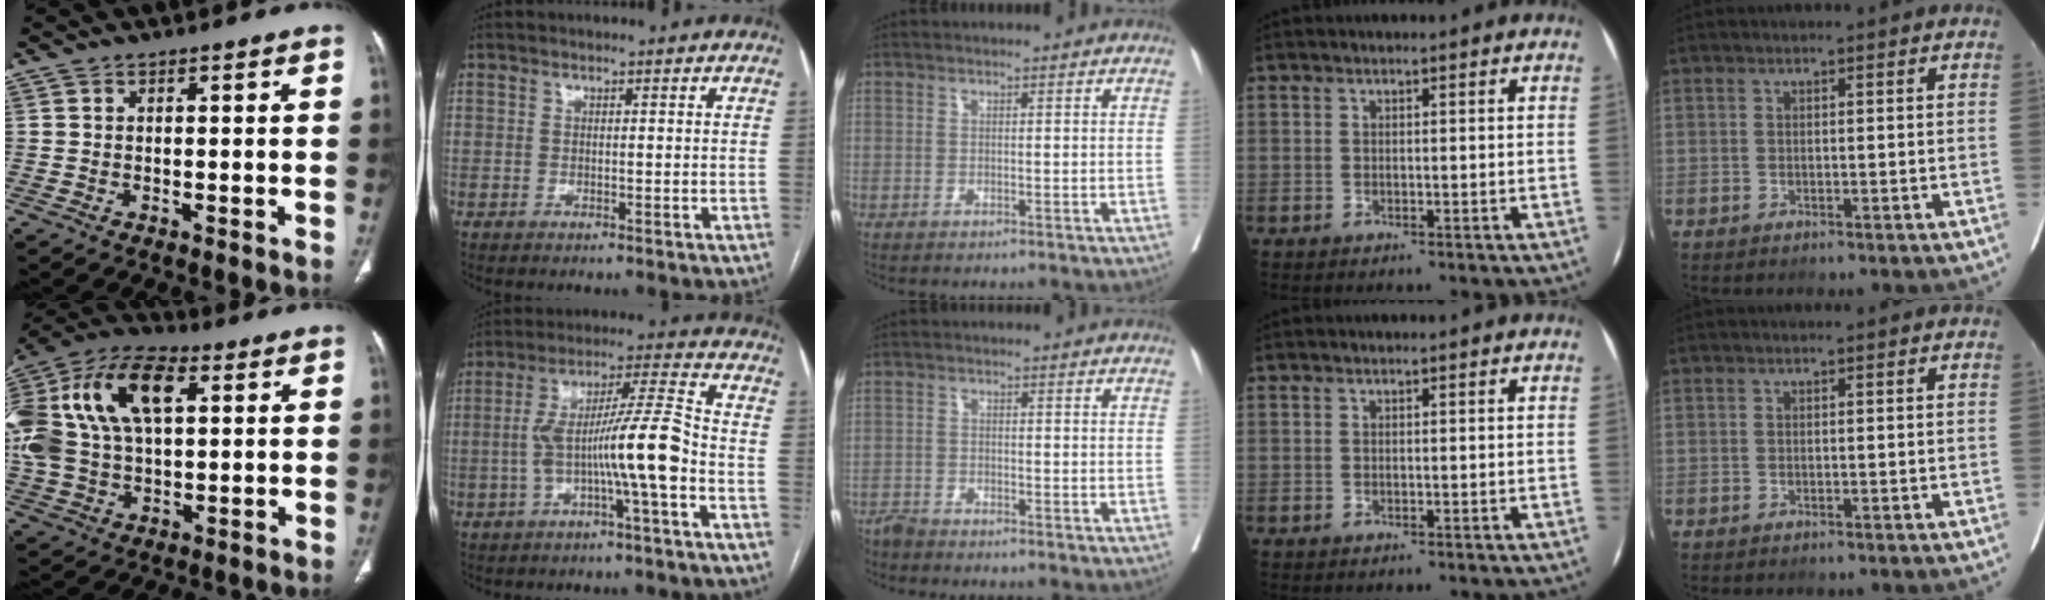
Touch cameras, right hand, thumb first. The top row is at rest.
{"thumb": {"total": 26.1, "force": [6.9, 15.0, 20.3], "torque": [-0.450, 0.038, 0.123]}, "index": {"total": 11.6, "force": [-2.8, 0.1, 11.3], "torque": [-0.203, 0.024, -0.050]}, "middle": {"total": 2.1, "force": [-2.1, 0.0, 0.0], "torque": [0.003, -0.009, -0.042]}}